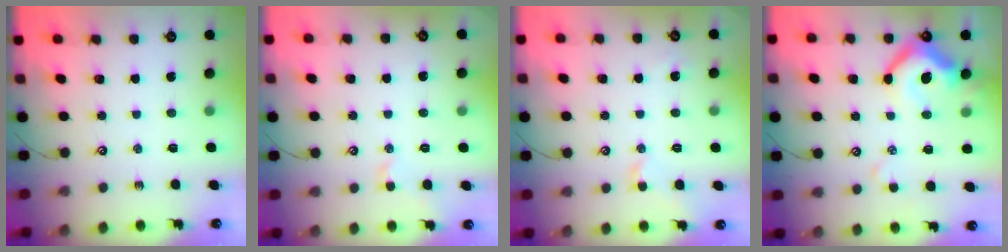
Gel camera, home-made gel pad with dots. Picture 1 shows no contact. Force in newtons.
{"total": 0.7, "press": 0.3, "slide": 0.7}
{"total": 0.5, "press": 0.1, "slide": 0.5}
{"total": 8.4, "press": 8.2, "slide": 1.6}